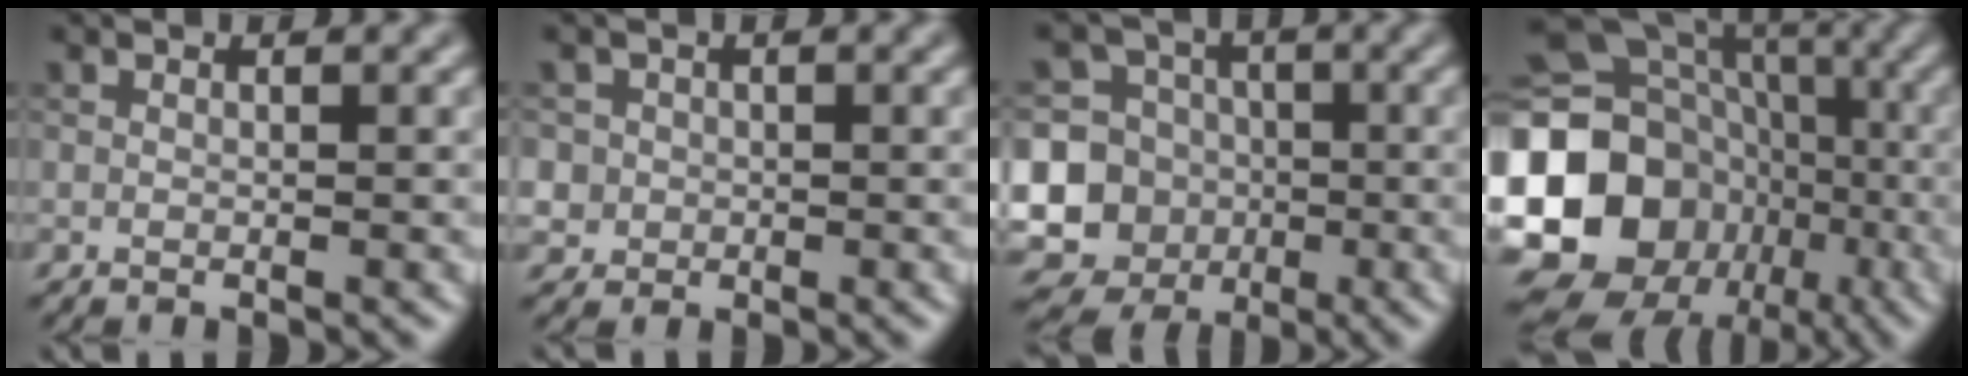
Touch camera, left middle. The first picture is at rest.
{"total": 2.4, "force": [0.1, 2.3, 0.4], "torque": [0.003, 0.008, 0.004]}
{"total": 14.5, "force": [-3.7, 13.8, 2.7], "torque": [-0.091, -0.011, -0.073]}
{"total": 21.5, "force": [-5.0, 18.9, 8.9], "torque": [-0.202, -0.004, -0.109]}